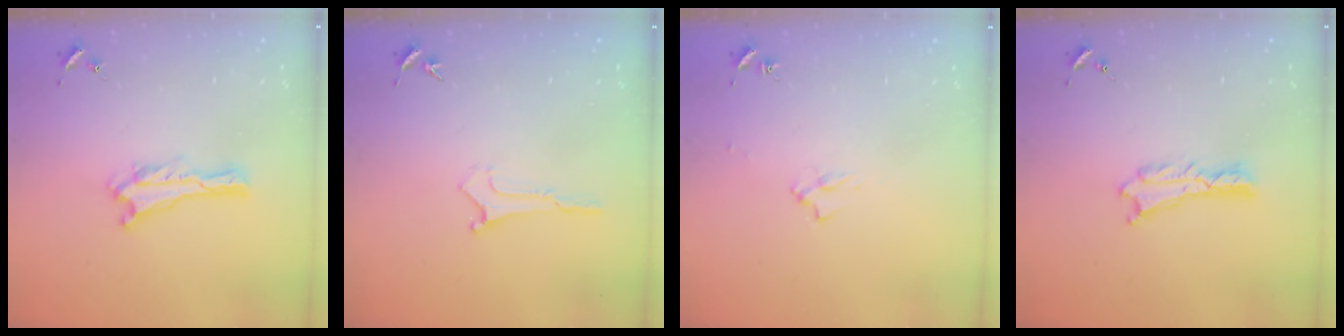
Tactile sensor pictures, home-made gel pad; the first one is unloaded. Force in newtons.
{"total": 0.0}
{"total": 2.0, "press": 2.0, "slide": 0.3}
{"total": 0.7, "press": 0.7, "slide": 0.1}